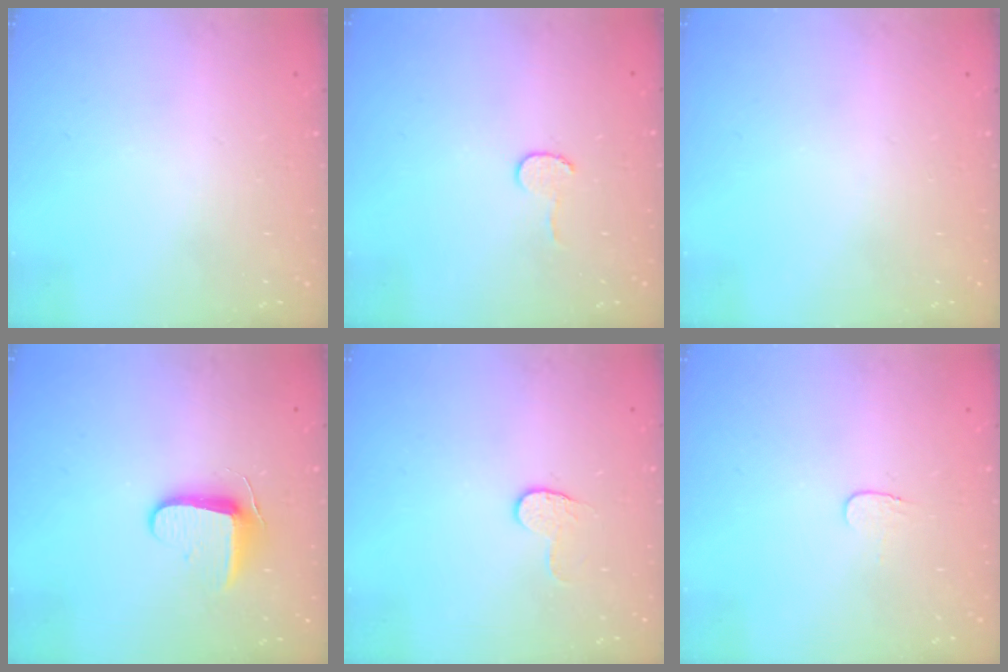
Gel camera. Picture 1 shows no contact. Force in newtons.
{"total": 4.1, "press": 4.1, "slide": 0.4}
{"total": 0.0}
{"total": 9.3, "press": 9.2, "slide": 1.5}
{"total": 3.6, "press": 3.6, "slide": 0.4}
{"total": 3.7, "press": 3.7, "slide": 0.4}